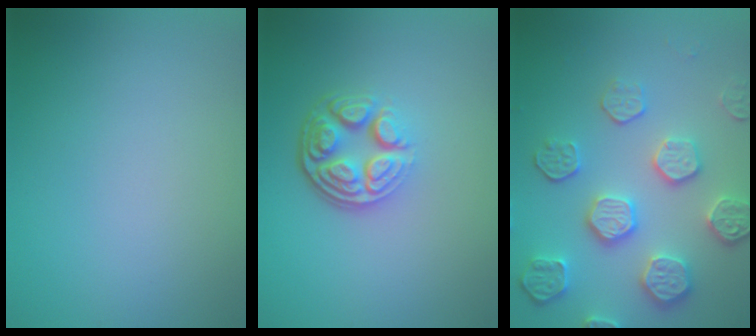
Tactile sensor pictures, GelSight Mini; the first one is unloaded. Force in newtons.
{"total": 4.9, "press": 3.5, "slide": 3.4}
{"total": 5.2, "press": 4.5, "slide": 2.6}